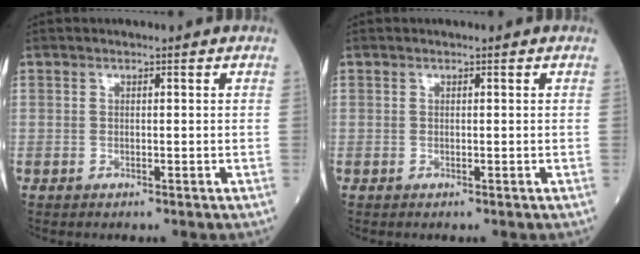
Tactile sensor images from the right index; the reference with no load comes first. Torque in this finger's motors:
{"motor_torque": [0.00, 0.00, 0.02, 0.01]}